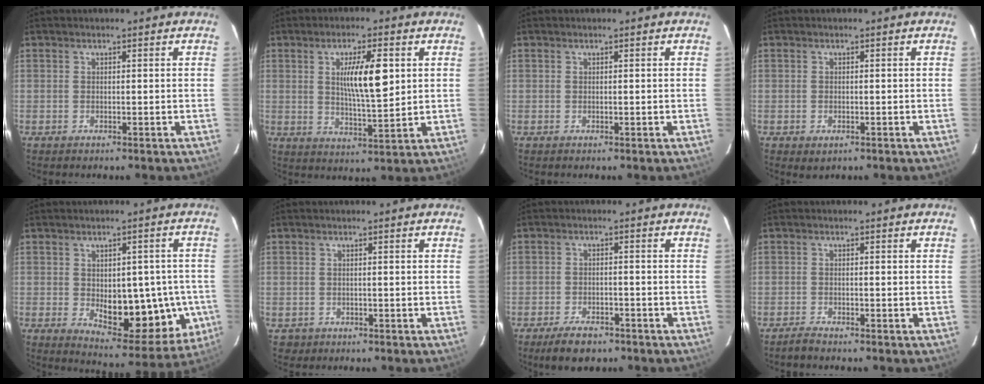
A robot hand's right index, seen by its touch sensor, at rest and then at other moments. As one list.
[{"total": 8.8, "force": [2.2, 1.6, 8.3], "torque": [-0.142, -0.001, 0.041]}, {"total": 0.0}, {"total": 1.5, "force": [-0.7, 1.0, 0.9], "torque": [-0.015, -0.001, 0.001]}, {"total": 14.0, "force": [-2.4, 6.8, 12.0], "torque": [-0.142, 0.005, -0.010]}, {"total": 2.1, "force": [-0.8, 2.0, -0.2], "torque": [-0.004, 0.006, -0.010]}, {"total": 5.7, "force": [-4.2, 2.4, 2.9], "torque": [-0.055, -0.002, -0.067]}, {"total": 1.6, "force": [-1.5, 0.0, 0.6], "torque": [-0.019, -0.004, -0.029]}]